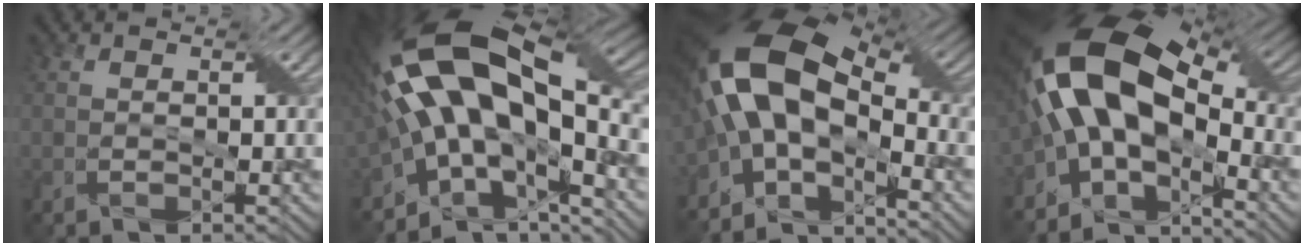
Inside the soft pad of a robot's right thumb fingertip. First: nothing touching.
{"total": 19.1, "force": [-0.7, 10.0, 16.3], "torque": [-0.306, -0.007, -0.014]}
{"total": 16.0, "force": [-1.8, 8.7, 13.4], "torque": [-0.260, 0.011, -0.040]}
{"total": 17.5, "force": [-1.2, 9.7, 14.5], "torque": [-0.274, -0.002, -0.021]}